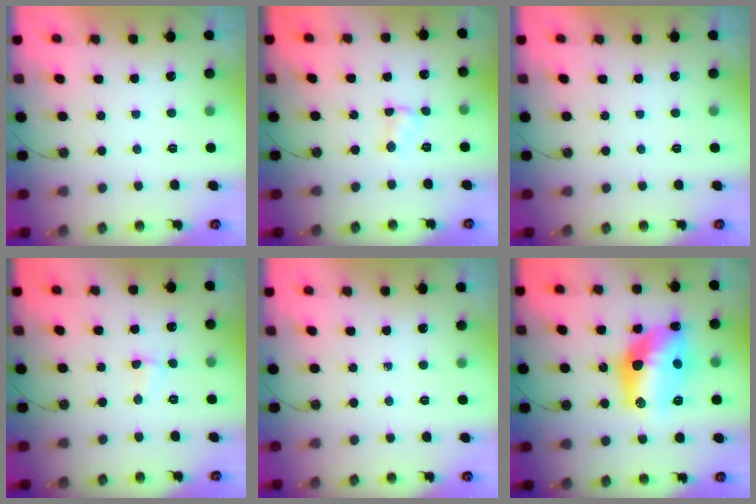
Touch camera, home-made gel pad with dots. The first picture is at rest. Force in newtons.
{"total": 2.4, "press": 2.4, "slide": 0.3}
{"total": 0.0}
{"total": 1.7, "press": 1.5, "slide": 0.8}
{"total": 0.0}
{"total": 17.8, "press": 17.5, "slide": 3.7}